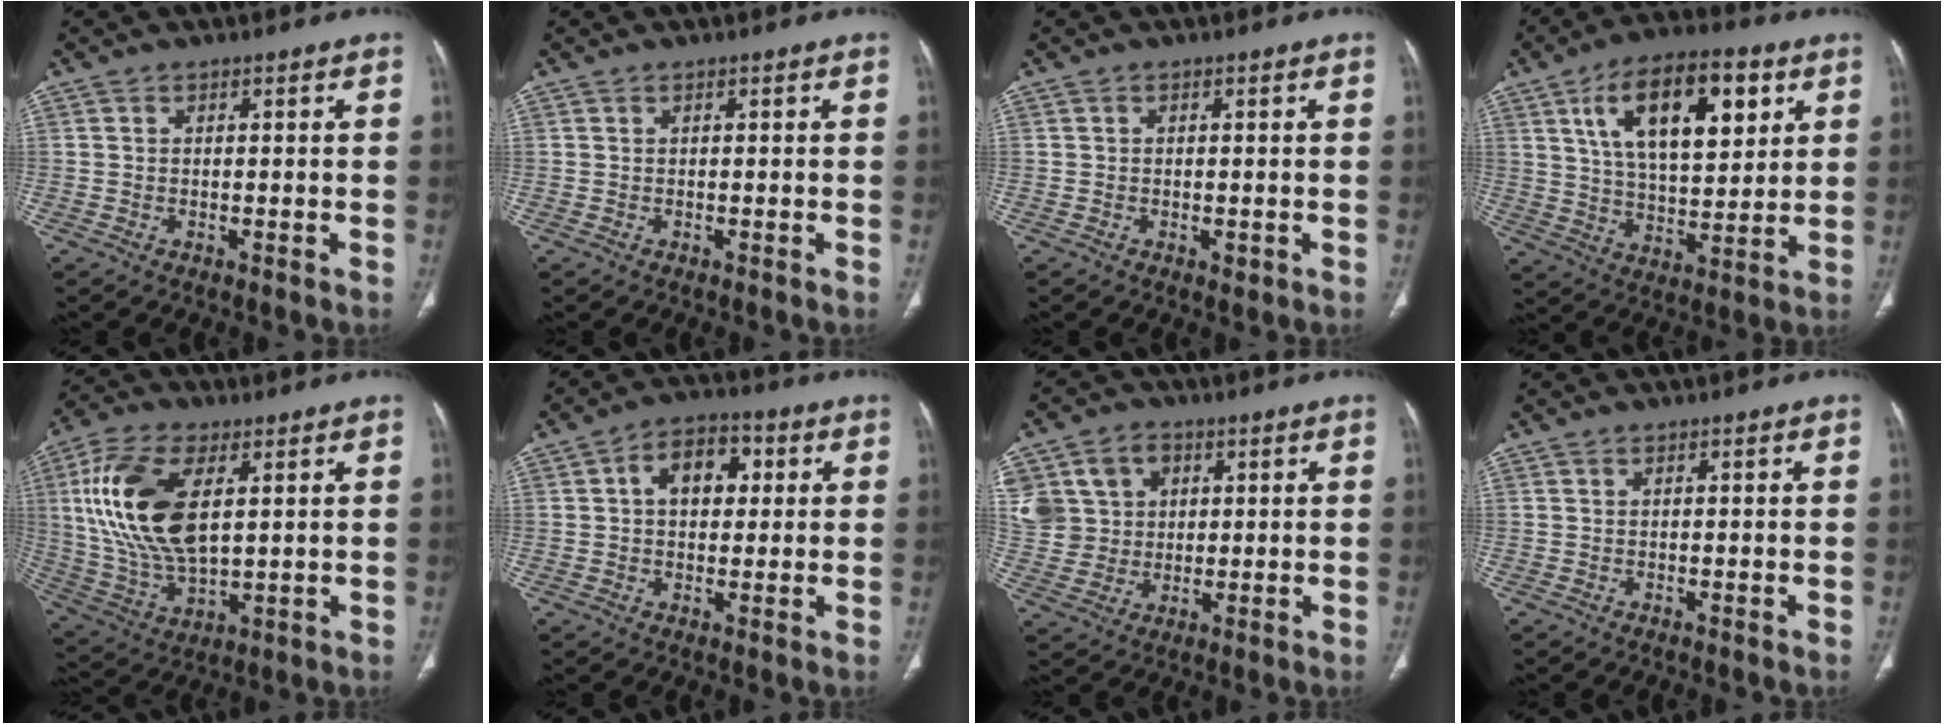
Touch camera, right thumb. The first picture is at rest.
{"total": 0.0}
{"total": 1.2, "force": [-0.3, 0.8, 0.9], "torque": [-0.009, -0.002, -0.002]}
{"total": 19.5, "force": [7.8, 9.2, 15.4], "torque": [-0.216, -0.021, 0.131]}
{"total": 19.1, "force": [4.6, 9.8, 15.8], "torque": [-0.319, -0.010, 0.091]}
{"total": 8.9, "force": [2.0, 5.9, 6.4], "torque": [-0.075, 0.014, 0.026]}
{"total": 15.0, "force": [4.5, 12.9, 6.1], "torque": [-0.120, 0.017, 0.098]}
{"total": 0.0}